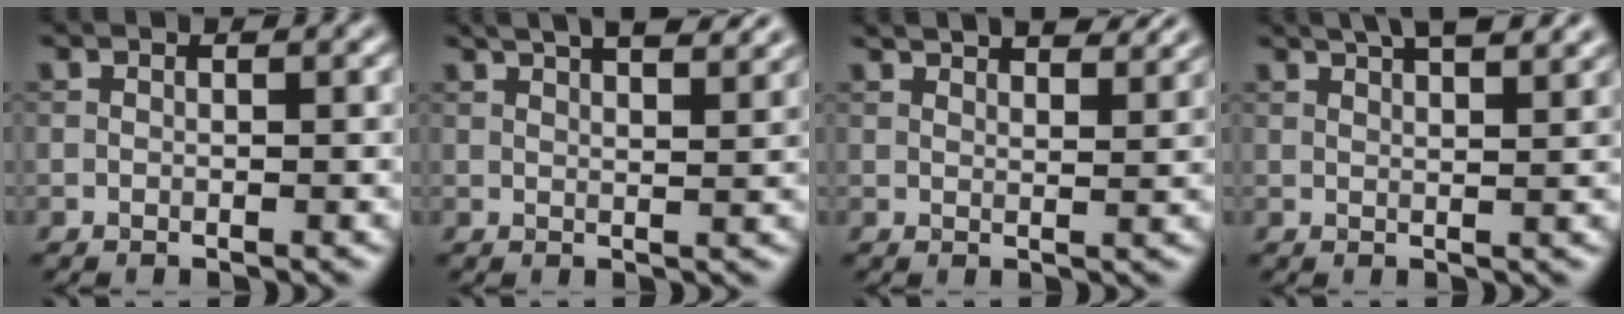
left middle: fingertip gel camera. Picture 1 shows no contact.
{"total": 8.3, "force": [5.7, 3.1, 5.2], "torque": [-0.037, 0.042, 0.046]}
{"total": 5.8, "force": [4.7, 1.8, 3.0], "torque": [-0.021, 0.023, 0.039]}
{"total": 6.5, "force": [4.5, 2.2, 4.1], "torque": [-0.031, 0.031, 0.036]}